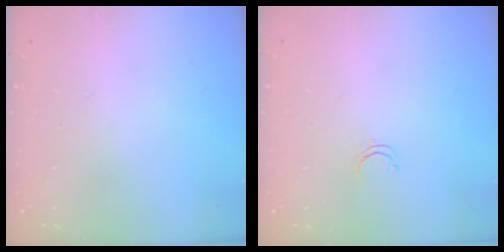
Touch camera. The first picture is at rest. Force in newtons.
{"total": 2.4, "press": 2.4, "slide": 0.2}